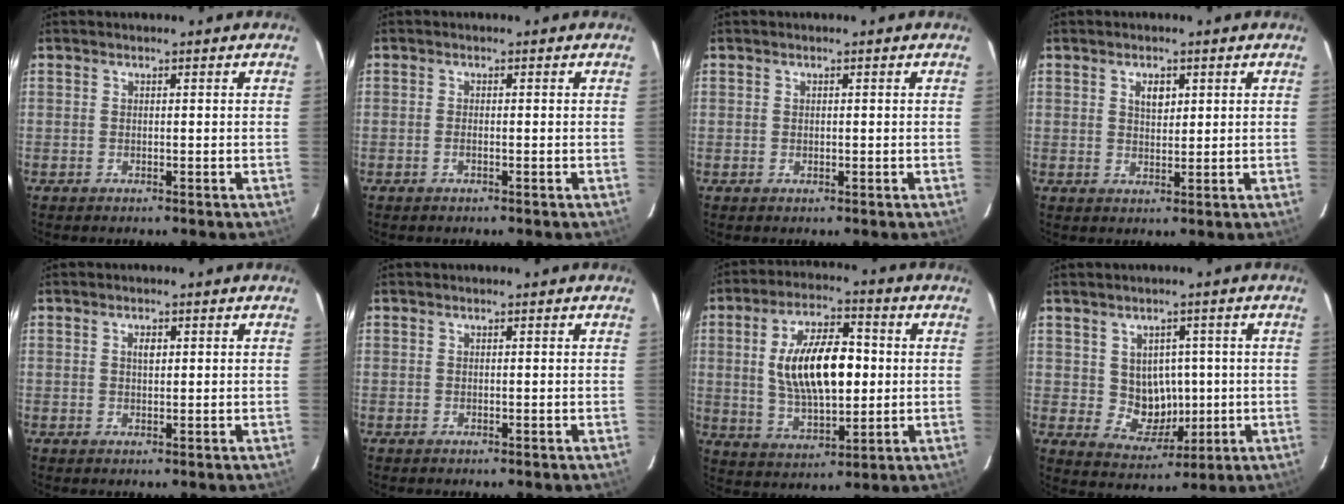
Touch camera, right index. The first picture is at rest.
{"total": 0.8, "force": [-0.4, 0.3, 0.6], "torque": [-0.014, 0.000, -0.008]}
{"total": 0.6, "force": [0.1, 0.6, 0.1], "torque": [0.000, 0.001, 0.002]}
{"total": 3.0, "force": [1.3, 1.8, 2.1], "torque": [-0.032, 0.004, 0.022]}
{"total": 1.5, "force": [0.5, 0.9, 1.2], "torque": [-0.019, 0.004, 0.008]}
{"total": 0.0}
{"total": 15.7, "force": [1.3, 7.3, 13.9], "torque": [-0.249, 0.011, 0.033]}
{"total": 7.2, "force": [0.4, 6.6, 2.8], "torque": [-0.056, 0.004, 0.024]}